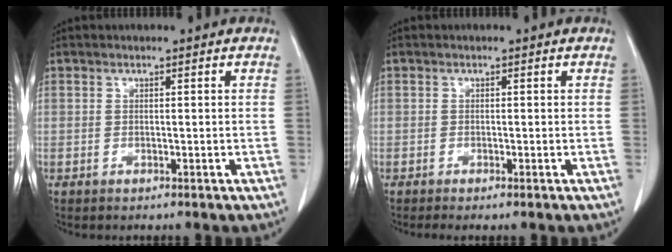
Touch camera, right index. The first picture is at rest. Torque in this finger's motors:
{"motor_torque": [-0.14, 0.15, -0.08, 0.01]}